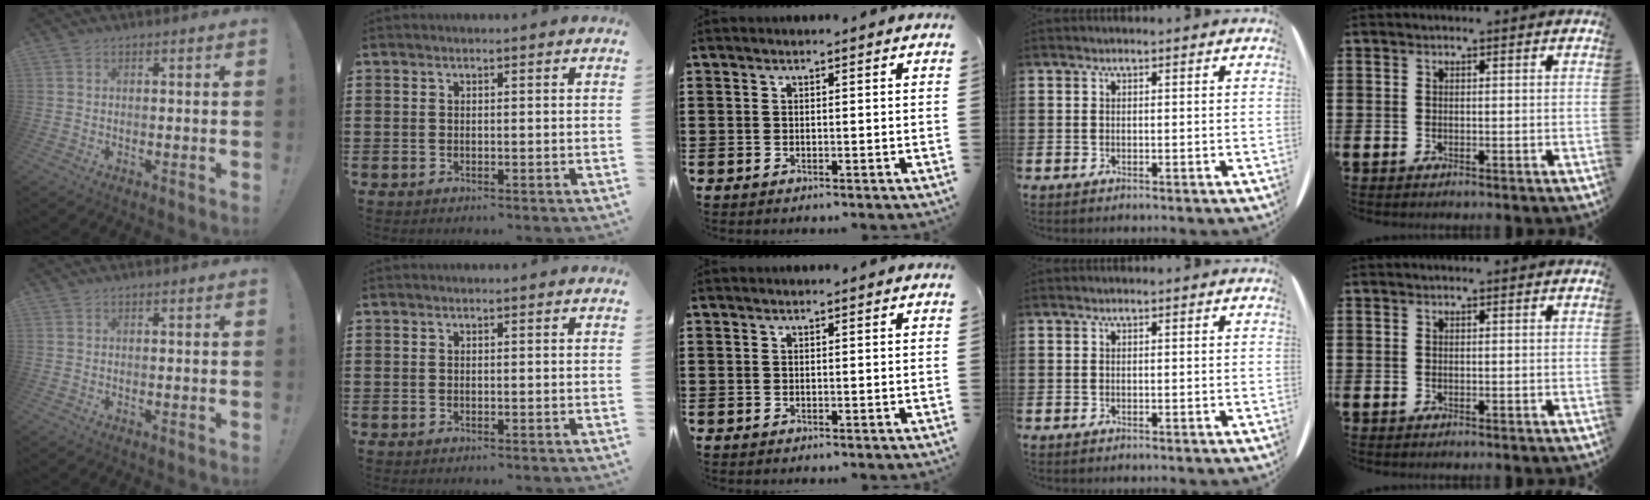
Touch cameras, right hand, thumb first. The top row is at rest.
{}